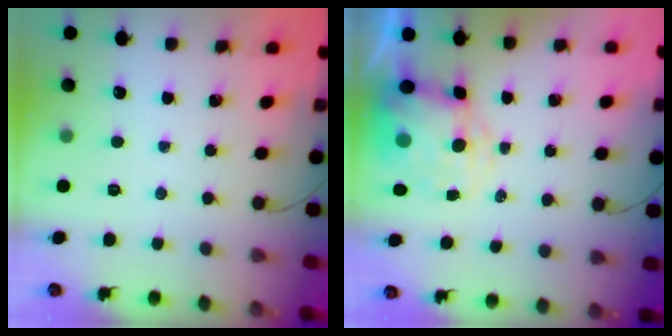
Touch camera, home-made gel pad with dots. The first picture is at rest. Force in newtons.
{"total": 9.2, "press": 9.0, "slide": 2.3}